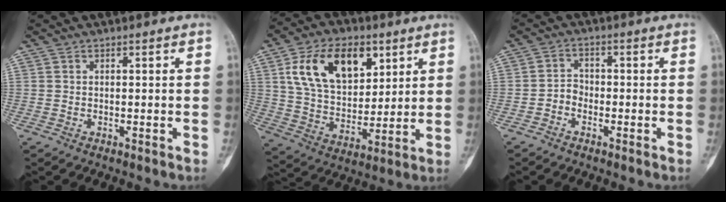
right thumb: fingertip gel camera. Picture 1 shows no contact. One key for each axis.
{"total": 17.5, "fx": 7.3, "fy": 10.7, "fz": 11.8, "tx": -0.168, "ty": -0.022, "tz": 0.137}
{"total": 1.3, "fx": -0.7, "fy": 0.9, "fz": 0.6, "tx": -0.004, "ty": 0.007, "tz": -0.018}